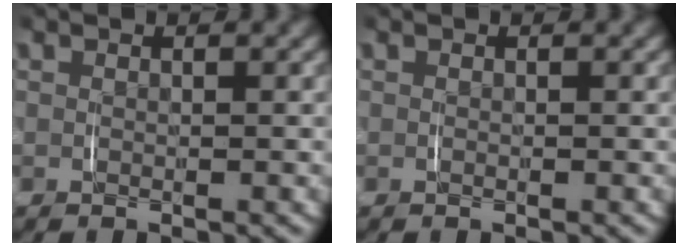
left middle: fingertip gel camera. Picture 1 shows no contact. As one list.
[{"total": 0.0}]